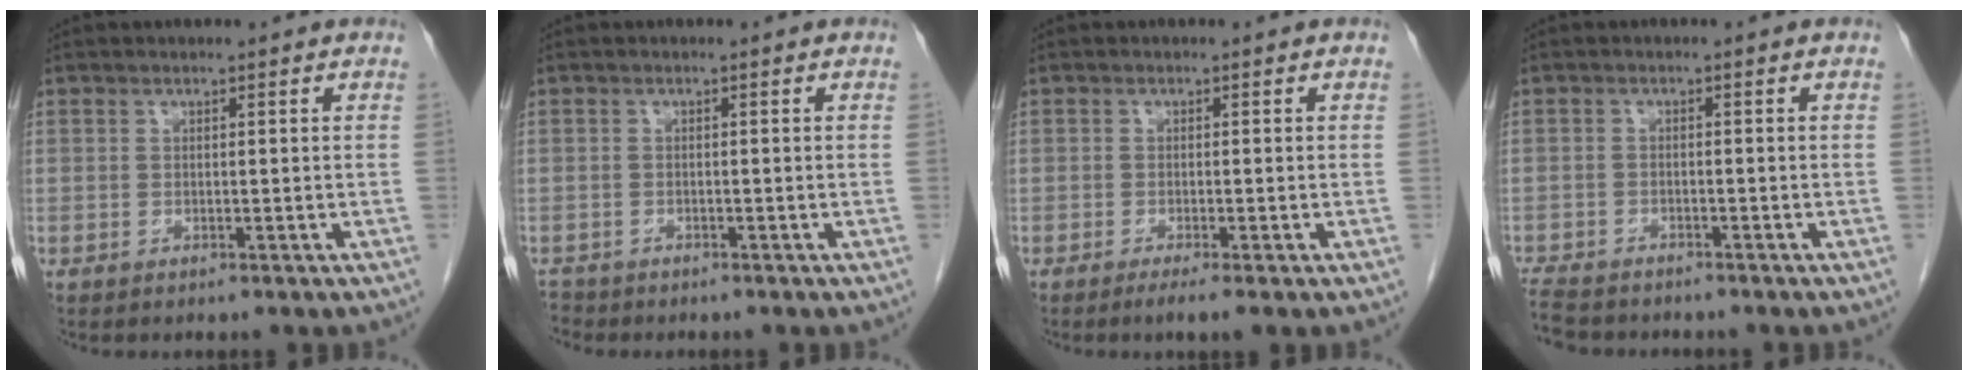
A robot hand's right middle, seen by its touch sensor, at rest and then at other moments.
{"total": 1.7, "force": [-1.6, 0.7, -0.1], "torque": [-0.004, -0.004, -0.029]}
{"total": 2.2, "force": [-1.4, 0.0, 1.7], "torque": [-0.027, -0.006, -0.023]}
{"total": 7.0, "force": [-6.1, 2.1, 2.5], "torque": [-0.051, -0.013, -0.101]}